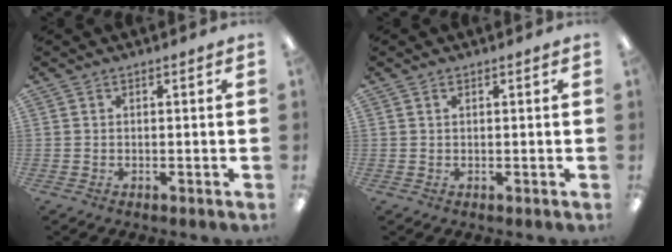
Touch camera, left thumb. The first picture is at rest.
{"total": 0.6, "force": [0.4, 0.3, 0.4], "torque": [-0.009, 0.003, 0.006]}